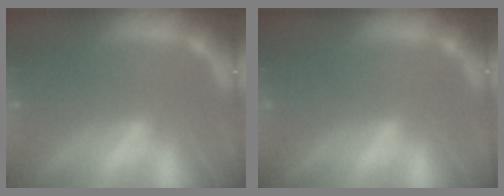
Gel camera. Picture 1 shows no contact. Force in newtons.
{"total": 0.0}